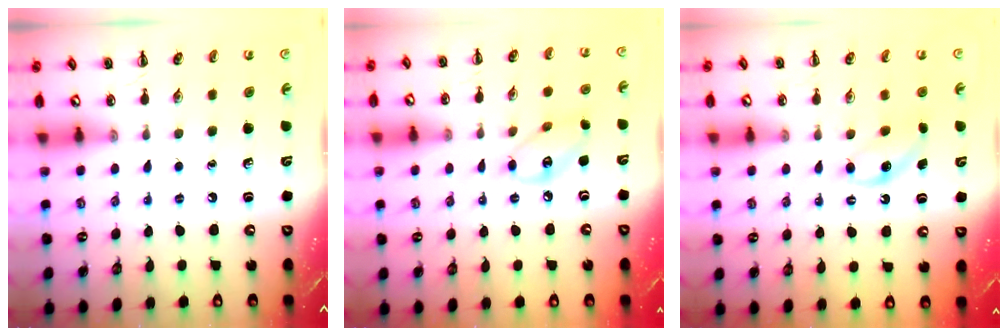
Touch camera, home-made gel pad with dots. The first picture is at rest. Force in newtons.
{"total": 7.4, "press": 7.3, "slide": 1.2}
{"total": 4.6, "press": 4.4, "slide": 1.5}